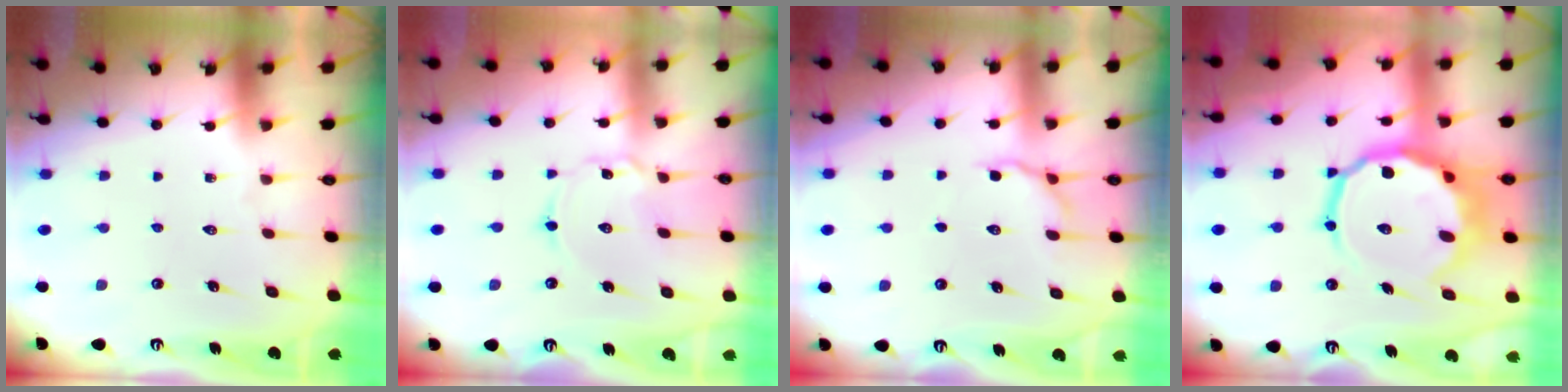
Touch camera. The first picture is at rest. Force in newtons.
{"total": 2.4, "press": 2.4, "slide": 0.1}
{"total": 5.9, "press": 5.6, "slide": 2.0}
{"total": 15.3, "press": 15.0, "slide": 3.2}